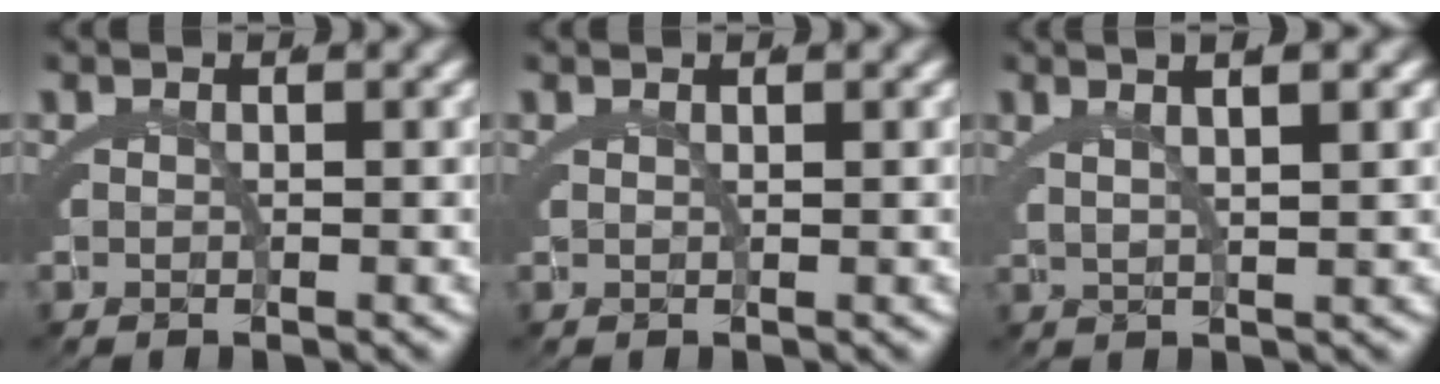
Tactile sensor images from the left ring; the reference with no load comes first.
{"total": 1.1, "force": [0.6, -0.8, 0.3], "torque": [-0.004, 0.000, 0.015]}
{"total": 5.1, "force": [3.3, 1.0, 3.7], "torque": [-0.044, 0.019, 0.049]}